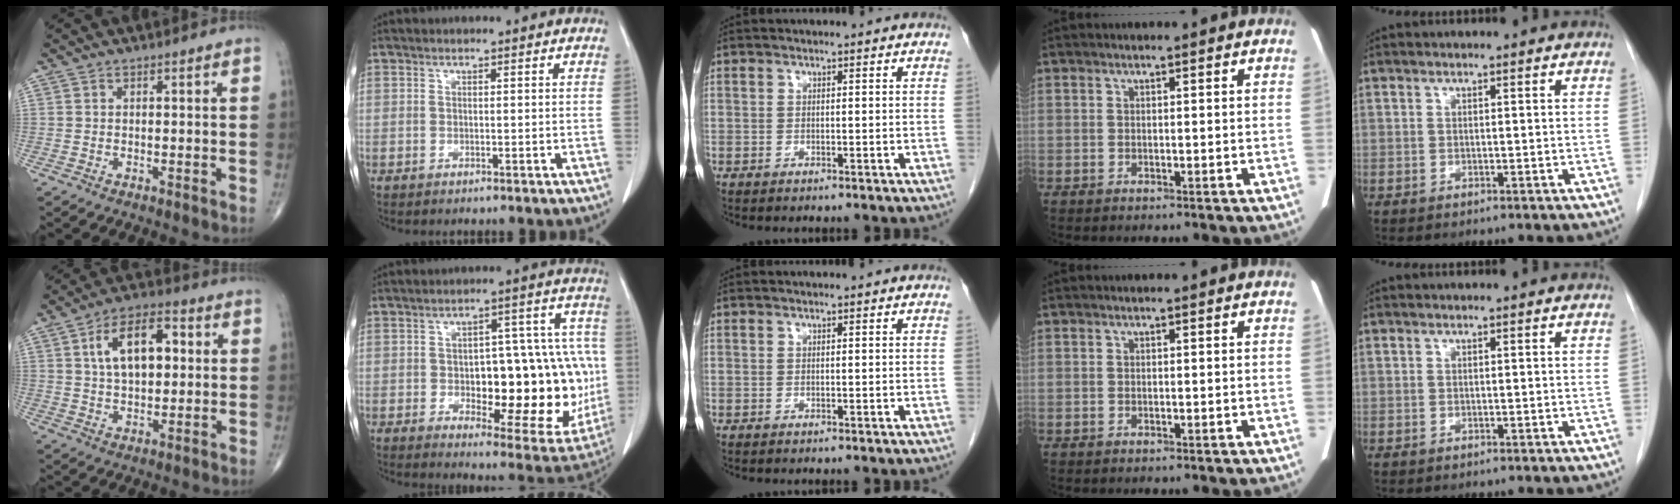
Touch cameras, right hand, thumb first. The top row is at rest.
{"thumb": {"total": 12.4, "force": [2.7, 6.7, 10.0], "torque": [-0.150, 0.011, 0.041]}, "index": {"total": 21.5, "force": [-2.5, 8.7, 19.5], "torque": [-0.209, 0.032, -0.007]}}